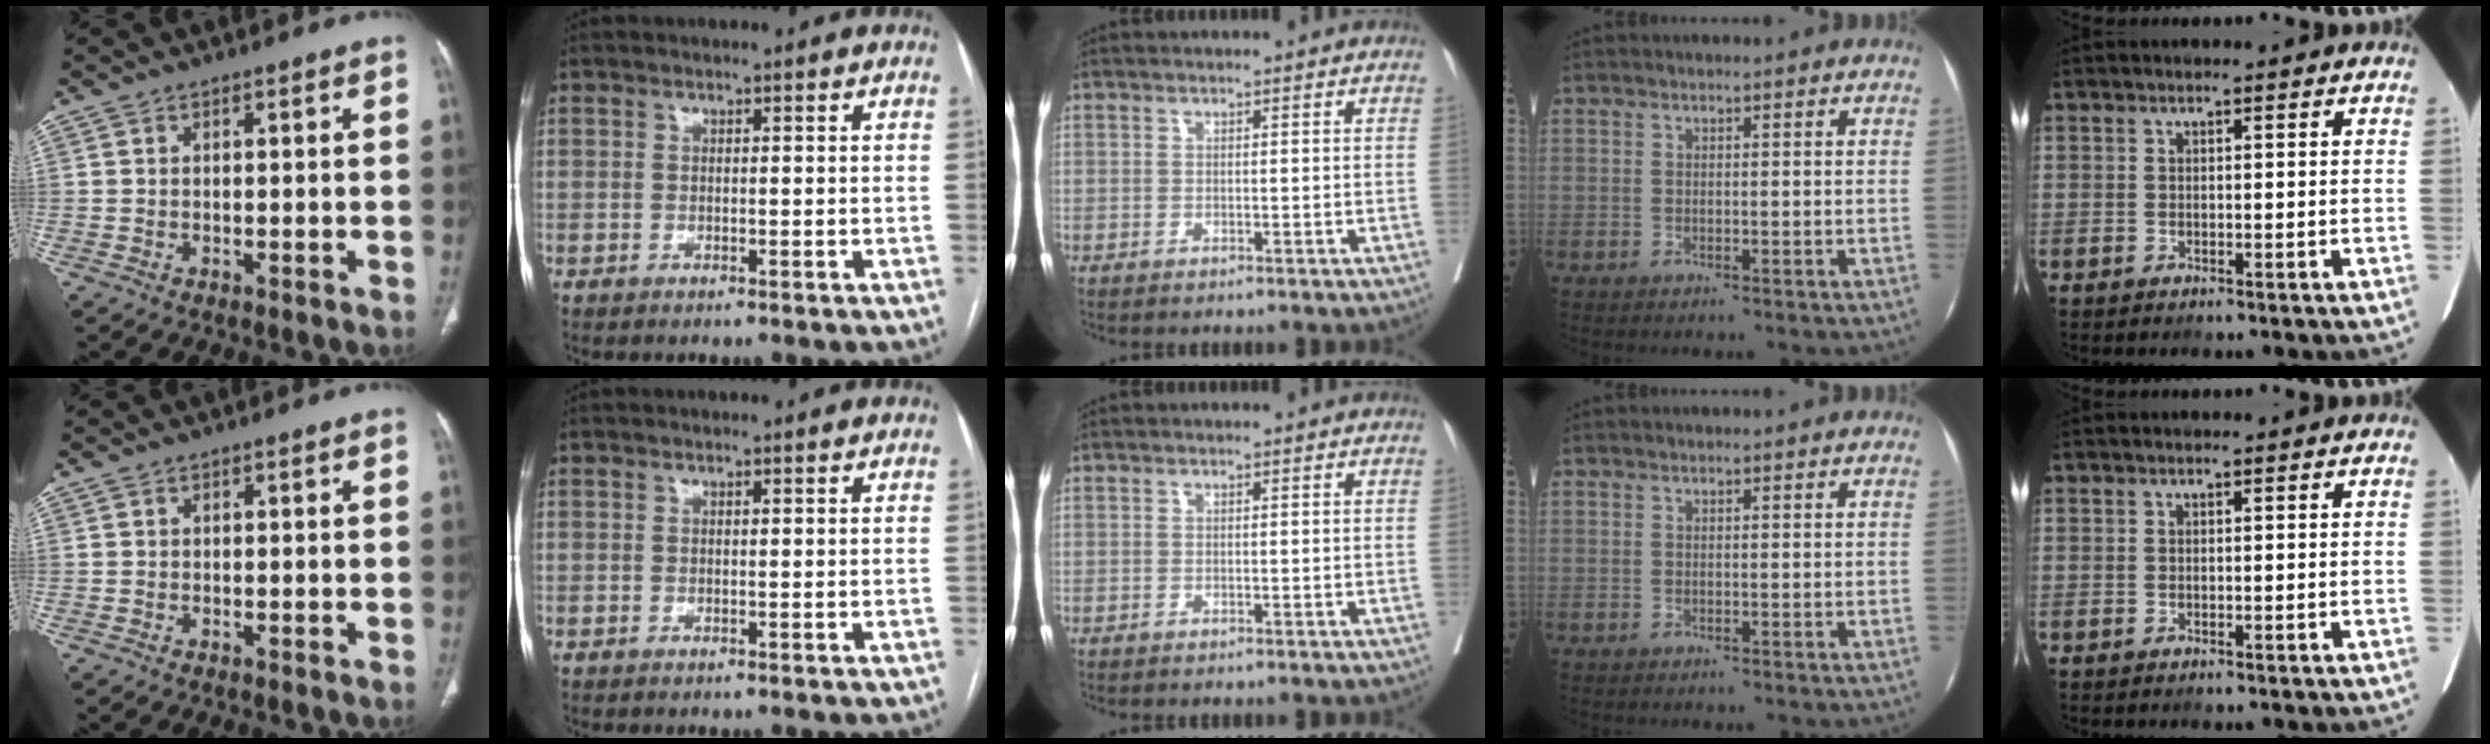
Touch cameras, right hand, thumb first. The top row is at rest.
{}